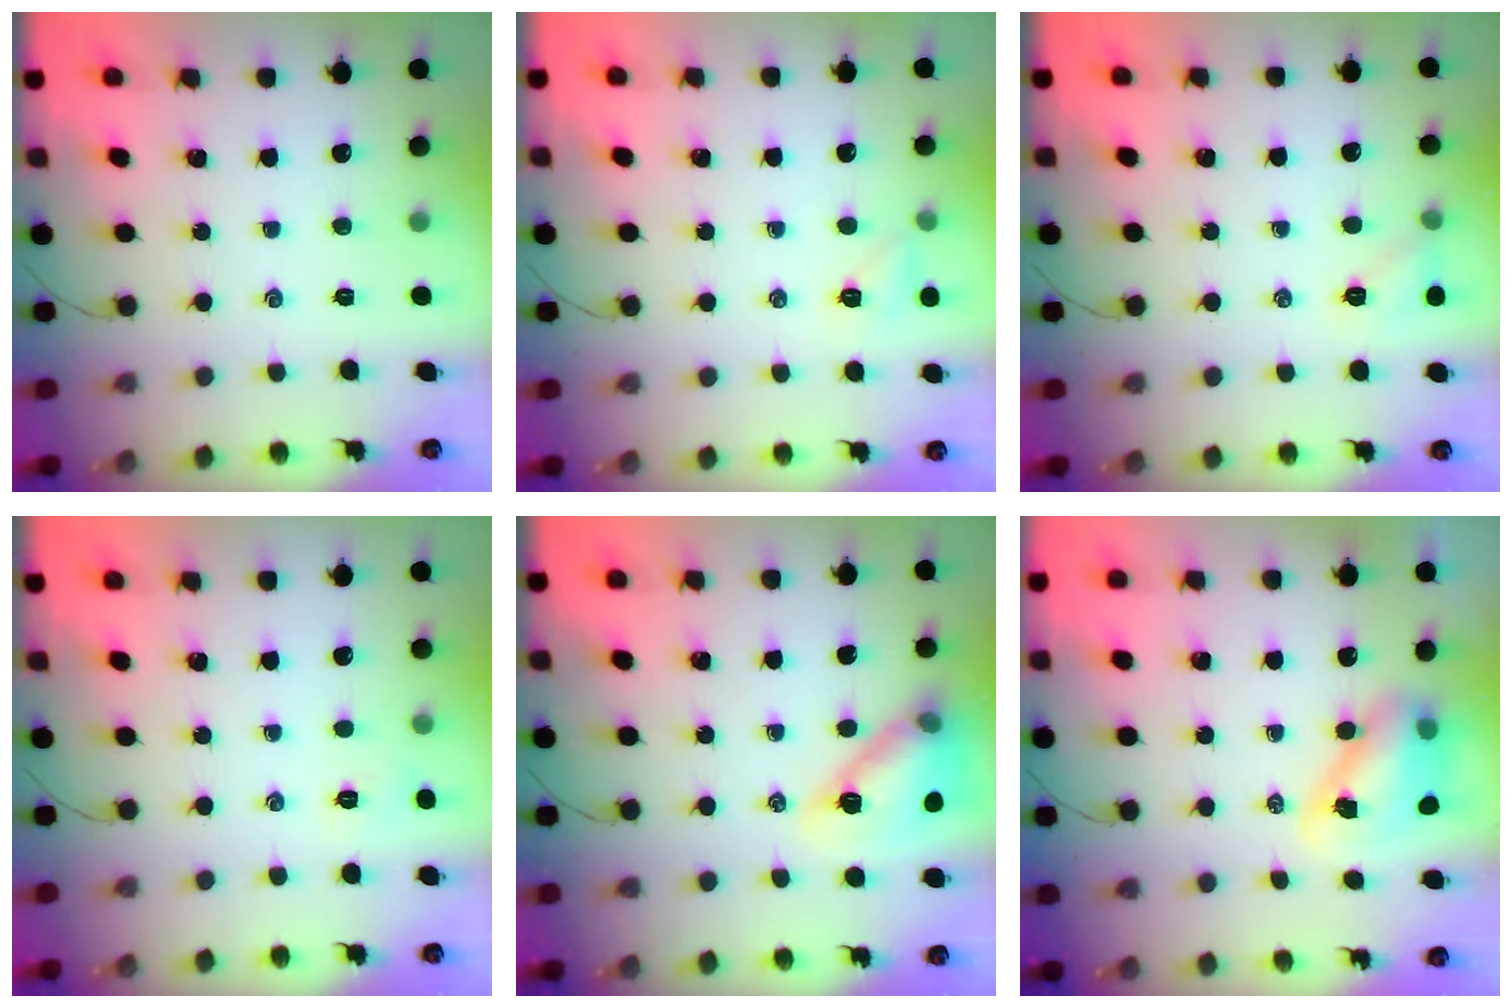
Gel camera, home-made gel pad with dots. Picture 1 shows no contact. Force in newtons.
{"total": 5.3, "press": 5.1, "slide": 1.3}
{"total": 5.7, "press": 5.5, "slide": 1.6}
{"total": 4.0, "press": 3.9, "slide": 1.2}
{"total": 15.5, "press": 15.4, "slide": 1.8}
{"total": 8.6, "press": 8.4, "slide": 2.1}